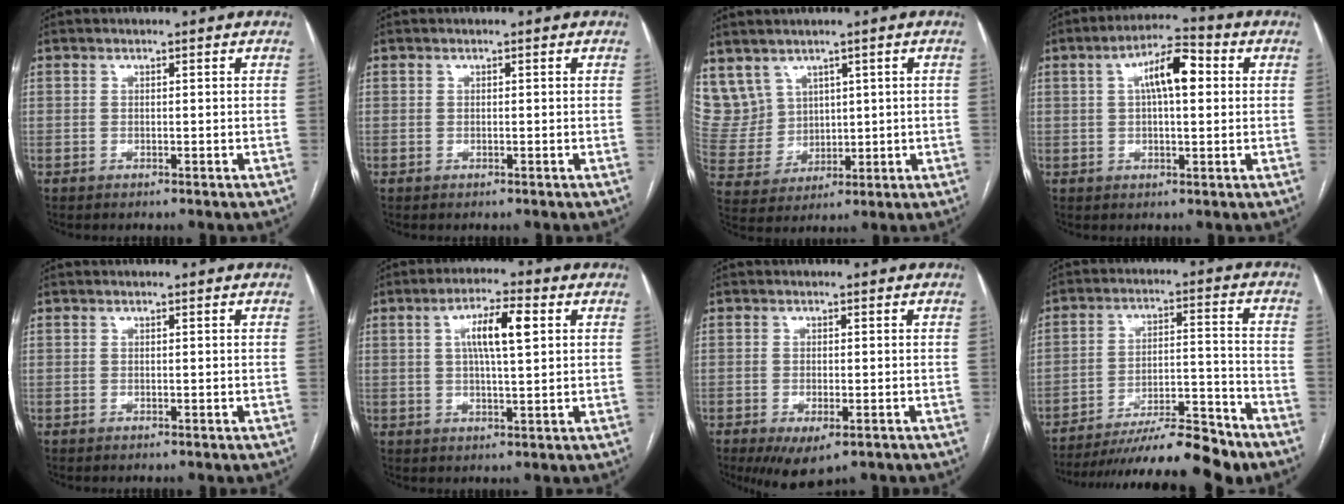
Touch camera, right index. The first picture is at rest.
{"total": 0.0}
{"total": 9.1, "force": [5.2, 7.4, 1.3], "torque": [-0.050, 0.040, 0.130]}
{"total": 8.5, "force": [2.1, 3.3, 7.6], "torque": [-0.124, 0.030, 0.029]}
{"total": 0.0}
{"total": 7.3, "force": [2.0, 1.2, 6.9], "torque": [-0.125, 0.013, 0.035]}
{"total": 5.9, "force": [-3.4, 2.0, 4.4], "torque": [-0.065, -0.015, -0.049]}
{"total": 16.3, "force": [-14.2, 1.2, 7.9], "torque": [-0.120, 0.003, -0.230]}